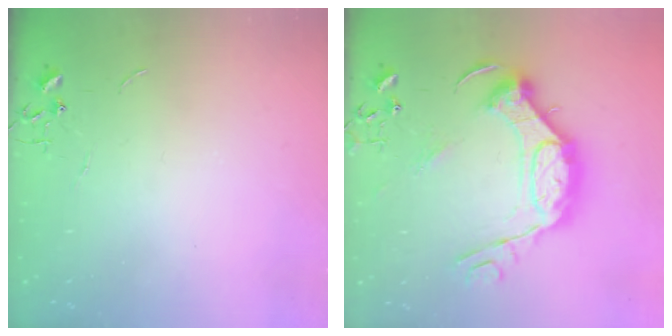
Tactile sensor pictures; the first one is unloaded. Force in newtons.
{"total": 18.6, "press": 18.6, "slide": 1.3}